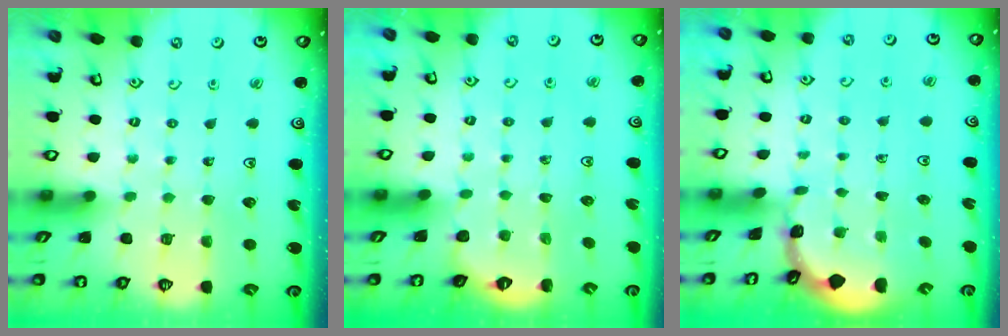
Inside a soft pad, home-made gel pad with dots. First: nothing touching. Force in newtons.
{"total": 1.5, "press": 1.0, "slide": 1.1}
{"total": 0.0}